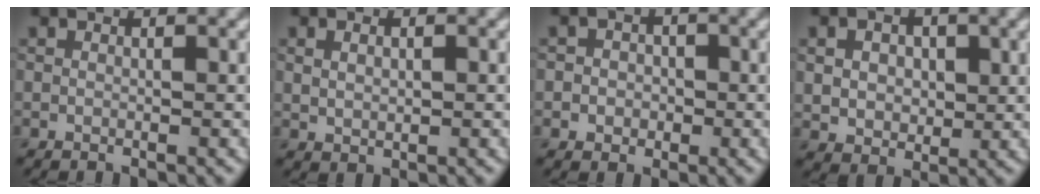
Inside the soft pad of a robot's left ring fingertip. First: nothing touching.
{"total": 1.4, "force": [0.3, 0.9, 1.1], "torque": [-0.026, -0.002, 0.010]}
{"total": 2.8, "force": [-0.2, 2.6, 1.0], "torque": [0.005, 0.008, -0.029]}
{"total": 4.4, "force": [1.0, 3.2, 2.9], "torque": [-0.056, 0.008, 0.009]}